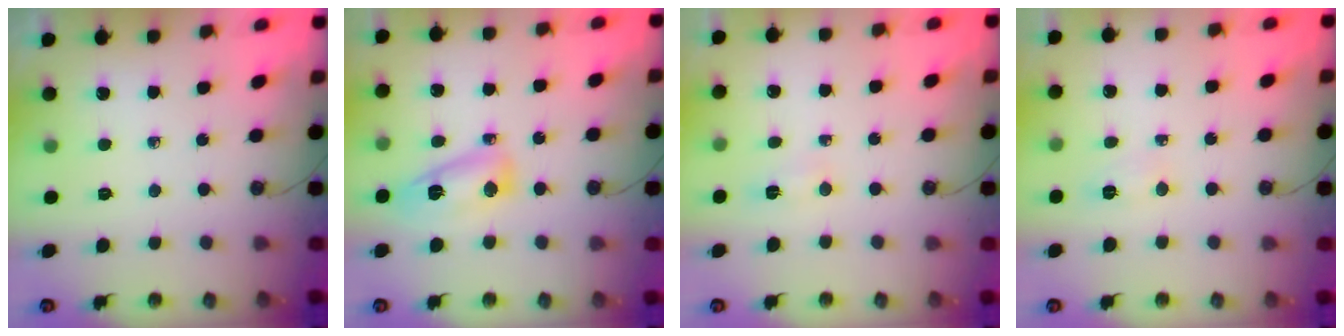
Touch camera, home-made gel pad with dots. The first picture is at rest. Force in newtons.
{"total": 8.9, "press": 8.9, "slide": 0.4}
{"total": 2.6, "press": 2.6, "slide": 0.3}
{"total": 4.8, "press": 4.7, "slide": 0.7}